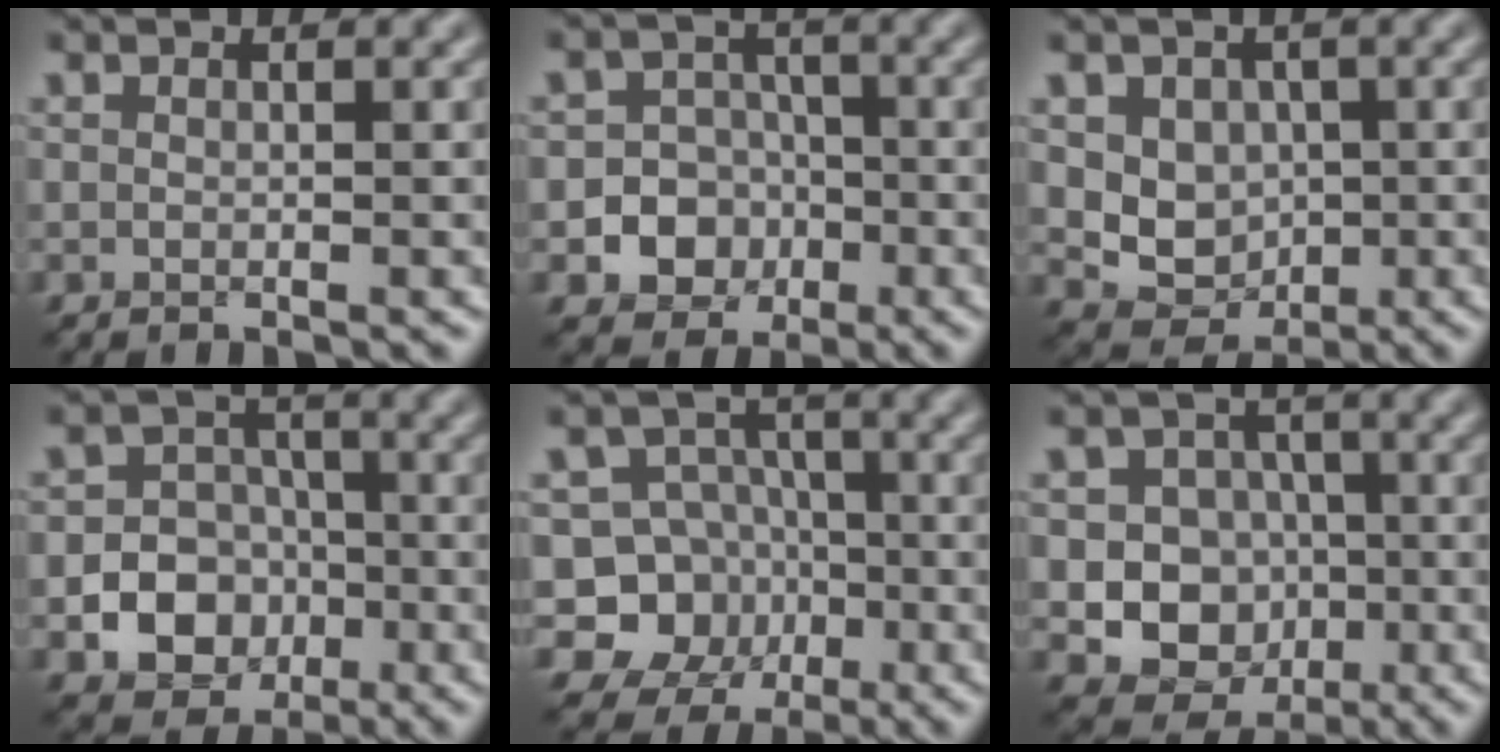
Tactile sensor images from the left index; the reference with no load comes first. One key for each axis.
{"total": 8.5, "fx": -3.0, "fy": 7.6, "fz": 2.2, "tx": -0.022, "ty": -0.010, "tz": -0.073}
{"total": 5.2, "fx": 0.5, "fy": 4.4, "fz": 2.6, "tx": -0.037, "ty": -0.003, "tz": 0.004}
{"total": 10.2, "fx": -3.5, "fy": 9.1, "fz": 3.2, "tx": -0.040, "ty": -0.023, "tz": -0.073}
{"total": 7.5, "fx": -2.2, "fy": 6.8, "fz": 2.1, "tx": -0.020, "ty": 0.014, "tz": -0.069}
{"total": 8.8, "fx": -1.7, "fy": 8.2, "fz": 2.9, "tx": -0.048, "ty": 0.010, "tz": -0.050}